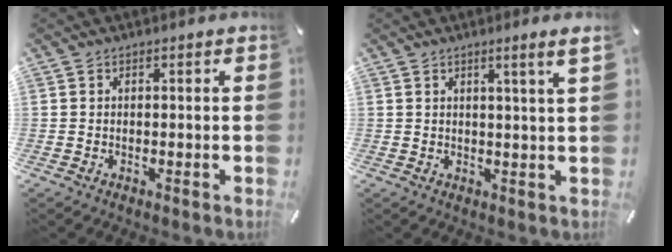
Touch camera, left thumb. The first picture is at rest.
{"total": 4.2, "force": [2.2, -0.4, 3.6], "torque": [-0.062, -0.009, 0.034]}